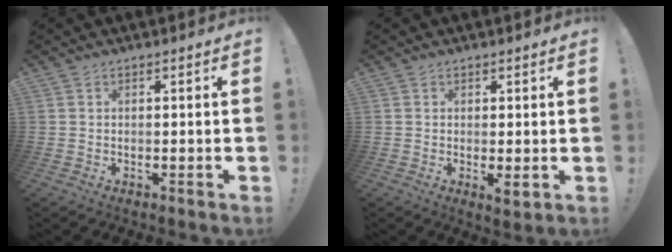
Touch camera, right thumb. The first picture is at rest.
{"total": 3.0, "force": [-0.1, 0.9, 2.9], "torque": [-0.034, -0.007, 0.002]}